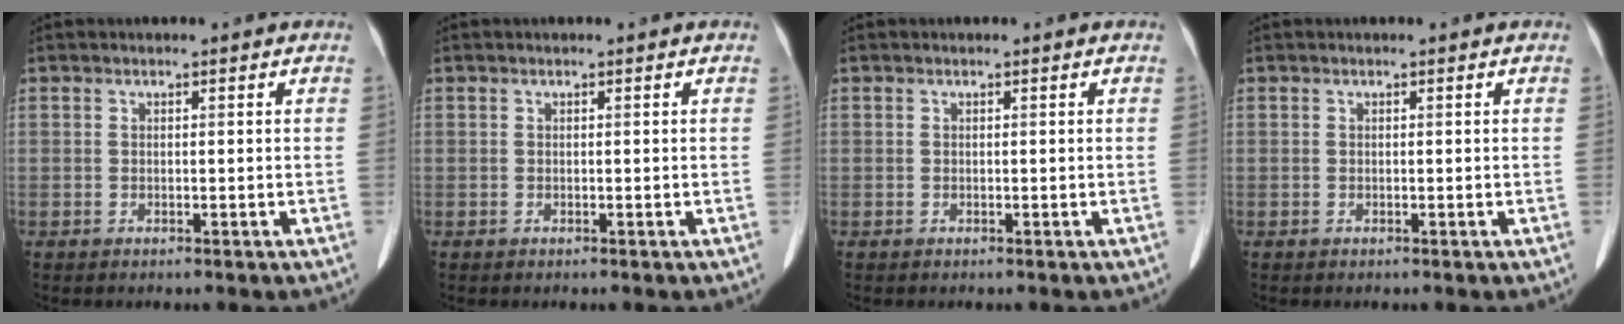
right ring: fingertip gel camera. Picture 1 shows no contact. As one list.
[{"total": 0.0}, {"total": 0.0}, {"total": 0.0}]